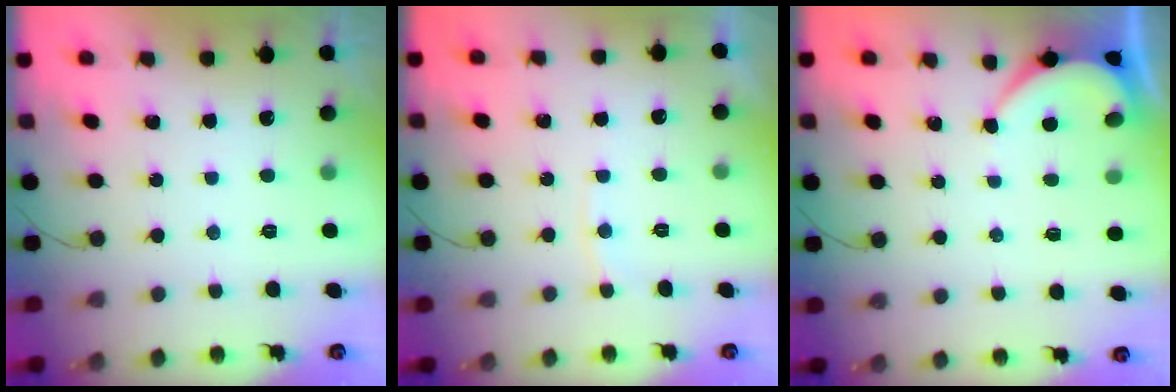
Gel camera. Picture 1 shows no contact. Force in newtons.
{"total": 4.9, "press": 4.8, "slide": 0.7}
{"total": 3.4, "press": 3.4, "slide": 0.3}